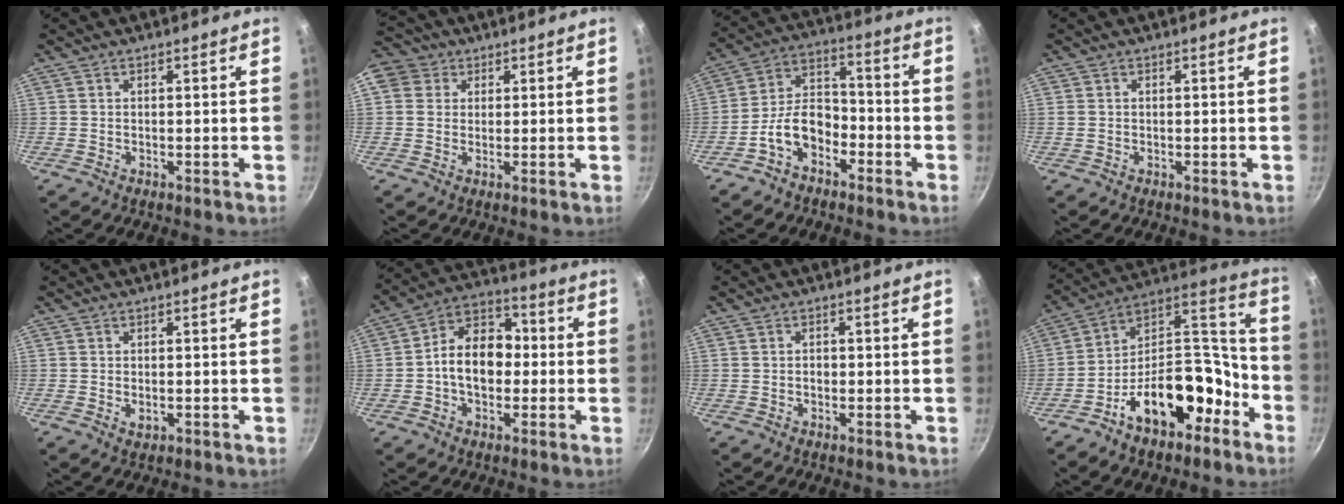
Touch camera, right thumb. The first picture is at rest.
{"total": 8.5, "force": [2.8, 7.4, 3.3], "torque": [-0.047, 0.011, 0.039]}
{"total": 10.1, "force": [-5.2, 6.4, 5.8], "torque": [-0.078, 0.061, -0.103]}
{"total": 0.9, "force": [0.1, 0.7, 0.5], "torque": [-0.009, 0.002, 0.000]}
{"total": 1.7, "force": [-0.3, 1.2, 1.2], "torque": [-0.019, -0.002, -0.003]}
{"total": 12.3, "force": [-0.9, 8.8, 8.5], "torque": [-0.094, 0.040, -0.032]}
{"total": 1.2, "force": [-0.2, 0.9, 0.8], "torque": [-0.011, 0.004, -0.005]}
{"total": 20.5, "force": [-10.1, 11.9, 13.3], "torque": [-0.156, 0.107, -0.163]}